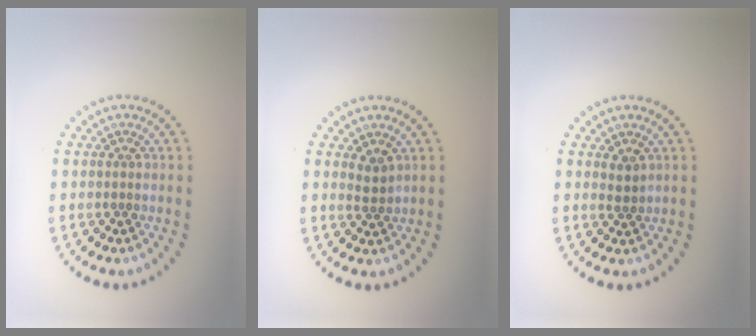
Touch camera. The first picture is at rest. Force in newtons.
{"total": 1.4, "press": 1.1, "slide": 0.7}
{"total": 1.1, "press": 0.9, "slide": 0.6}